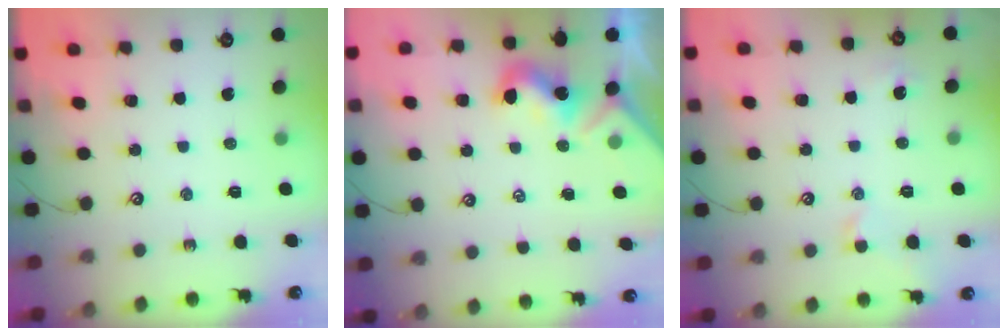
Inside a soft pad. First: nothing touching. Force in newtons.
{"total": 1.9, "press": 1.9, "slide": 0.3}
{"total": 2.4, "press": 2.2, "slide": 0.7}